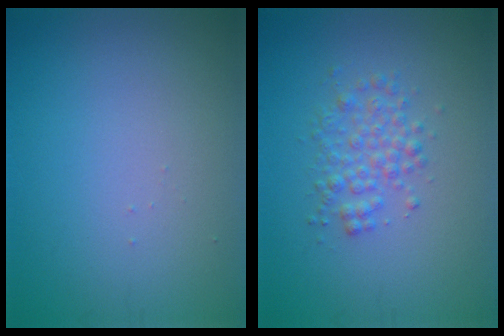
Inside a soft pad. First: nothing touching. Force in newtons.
{"total": 2.6, "press": 2.6, "slide": 0.0}